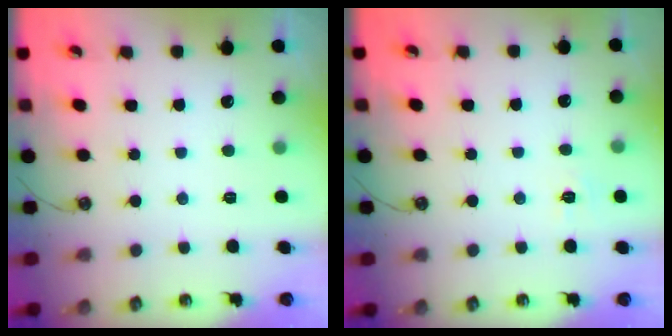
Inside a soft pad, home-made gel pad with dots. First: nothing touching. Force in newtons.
{"total": 5.4, "press": 5.4, "slide": 0.6}